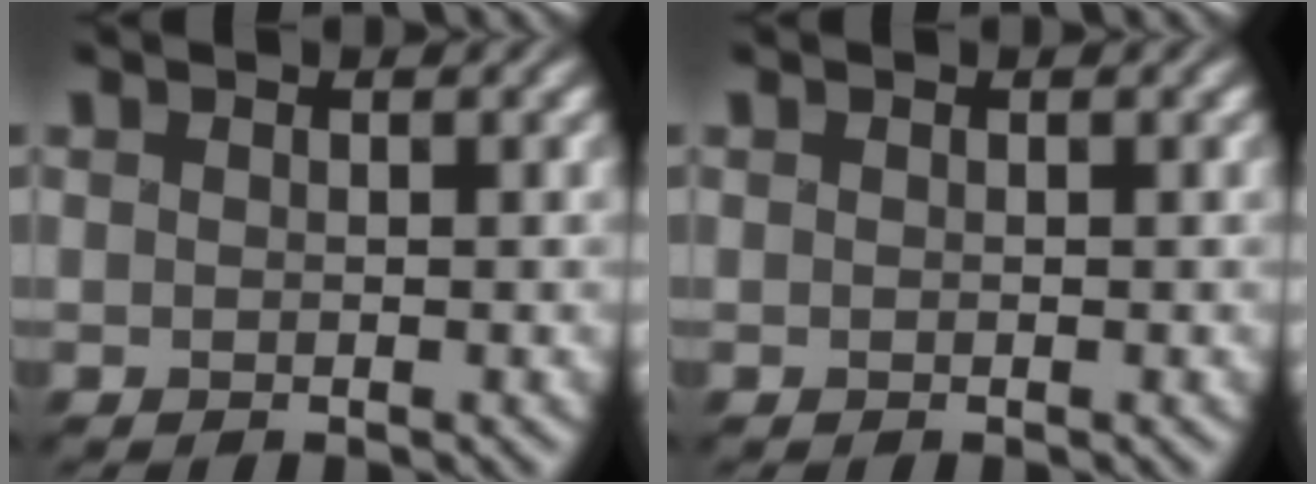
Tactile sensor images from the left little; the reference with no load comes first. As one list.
[{"total": 0.0}]